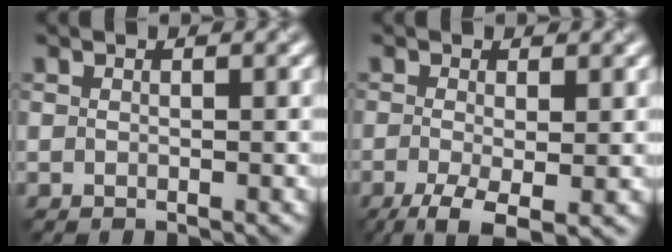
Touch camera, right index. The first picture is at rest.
{"total": 5.0, "force": [-1.9, 1.6, 4.3], "torque": [-0.088, -0.008, -0.036]}